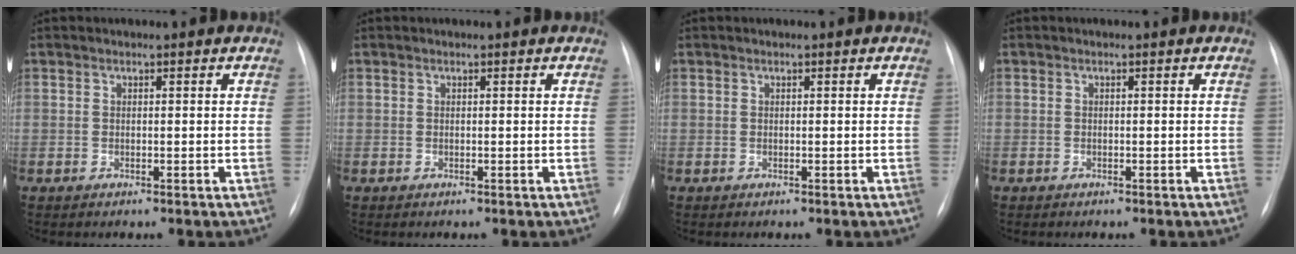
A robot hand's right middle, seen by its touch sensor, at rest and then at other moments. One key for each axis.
{"total": 0.0}
{"total": 0.0}
{"total": 0.0}